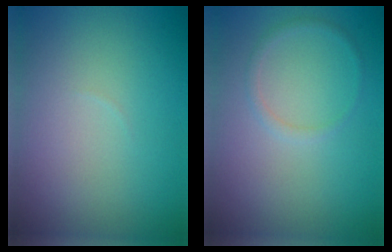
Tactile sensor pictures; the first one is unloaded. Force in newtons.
{"total": 1.0, "press": 1.0, "slide": 0.0}